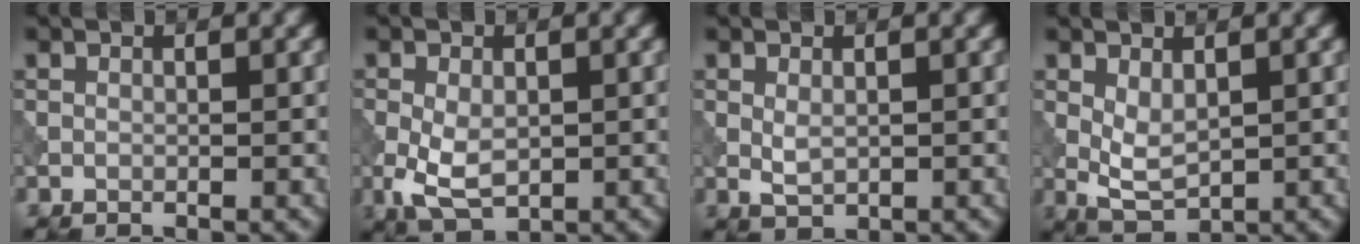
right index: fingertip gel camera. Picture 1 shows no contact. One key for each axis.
{"total": 4.5, "fx": -0.8, "fy": 2.8, "fz": 3.4, "tx": -0.076, "ty": -0.008, "tz": -0.013}
{"total": 1.5, "fx": 0.2, "fy": 0.9, "fz": 1.2, "tx": -0.029, "ty": -0.002, "tz": 0.007}
{"total": 2.9, "fx": 0.5, "fy": 1.6, "fz": 2.4, "tx": -0.050, "ty": -0.003, "tz": 0.015}